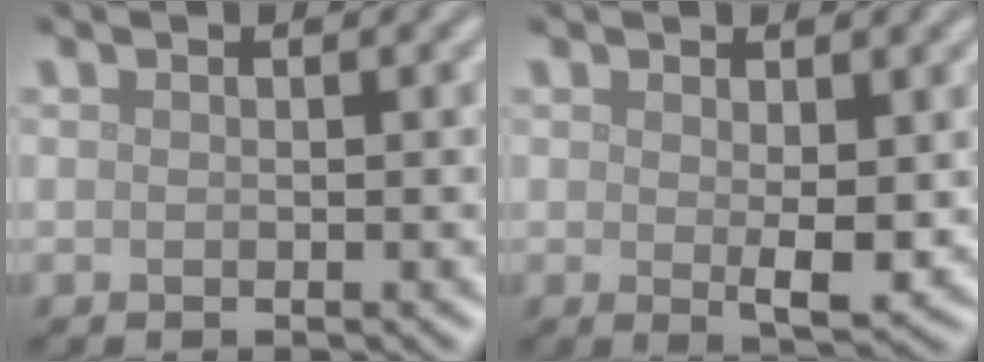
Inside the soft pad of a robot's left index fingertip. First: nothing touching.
{"total": 2.5, "force": [0.3, 0.8, 2.4], "torque": [-0.037, -0.009, 0.010]}